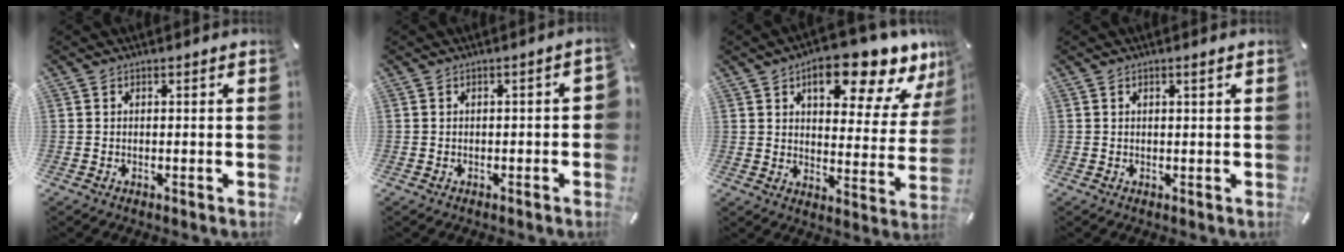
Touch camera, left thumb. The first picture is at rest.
{"total": 2.6, "force": [-0.6, 1.1, 2.3], "torque": [-0.036, 0.007, -0.010]}
{"total": 15.7, "force": [10.7, 6.7, 9.4], "torque": [-0.110, -0.072, 0.172]}
{"total": 0.9, "force": [0.4, 0.0, 0.8], "torque": [-0.015, -0.001, 0.007]}